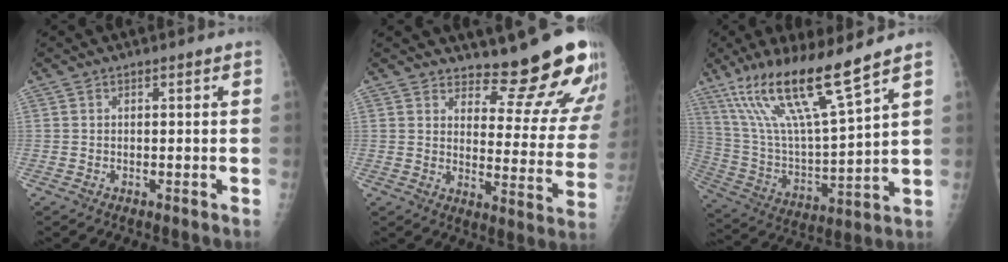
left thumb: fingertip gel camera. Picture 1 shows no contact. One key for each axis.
{"total": 15.5, "fx": 14.2, "fy": 3.3, "fz": 5.1, "tx": -0.023, "ty": -0.150, "tz": 0.171}
{"total": 19.1, "fx": 12.6, "fy": 2.2, "fz": 14.1, "tx": -0.258, "ty": -0.059, "tz": 0.243}